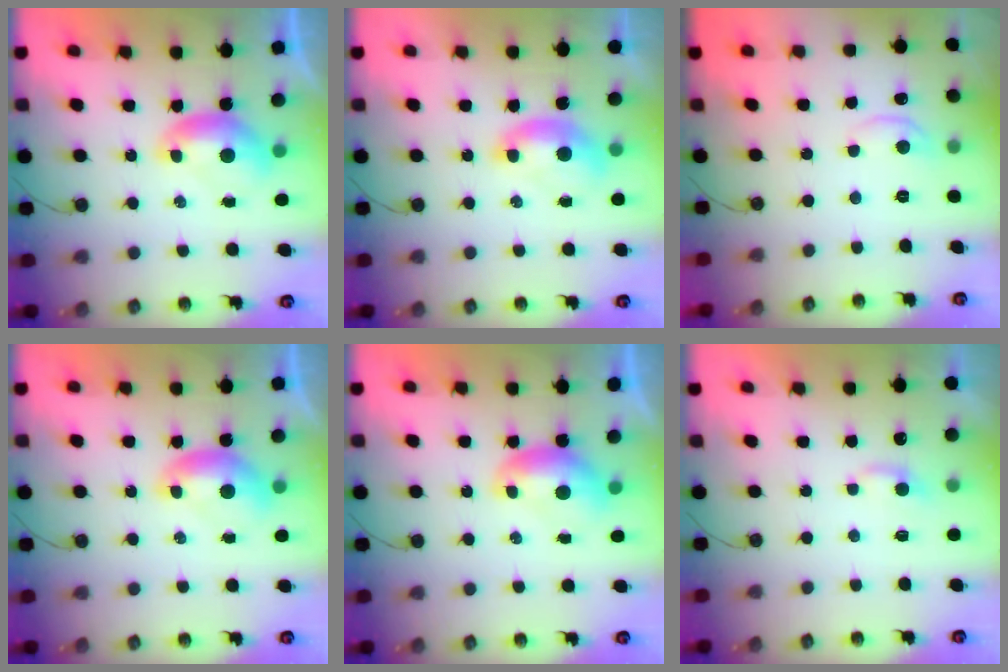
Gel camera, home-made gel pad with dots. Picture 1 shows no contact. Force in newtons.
{"total": 1.5, "press": 1.4, "slide": 0.6}
{"total": 0.8, "press": 0.6, "slide": 0.5}
{"total": 0.0}
{"total": 1.1, "press": 1.0, "slide": 0.3}
{"total": 2.5, "press": 2.4, "slide": 0.4}